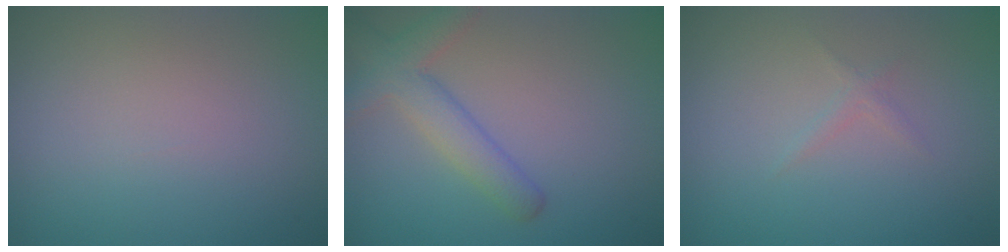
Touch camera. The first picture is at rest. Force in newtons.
{"total": 3.8, "press": 3.8, "slide": 0.3}
{"total": 0.8, "press": 0.8, "slide": 0.1}